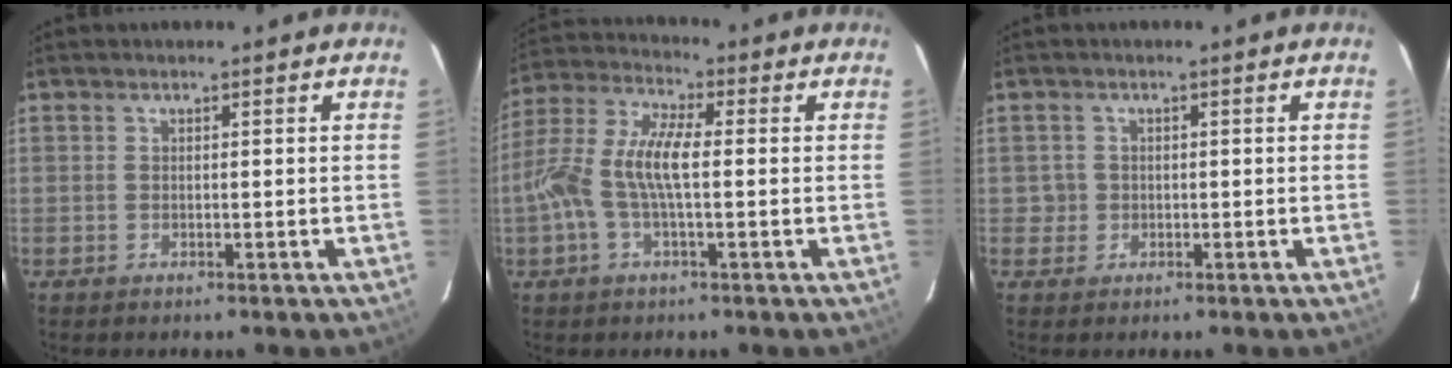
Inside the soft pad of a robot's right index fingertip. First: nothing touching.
{"total": 11.2, "force": [-1.0, 3.5, 10.6], "torque": [-0.229, 0.013, -0.025]}
{"total": 2.0, "force": [-0.3, 2.0, -0.1], "torque": [0.005, 0.009, -0.002]}